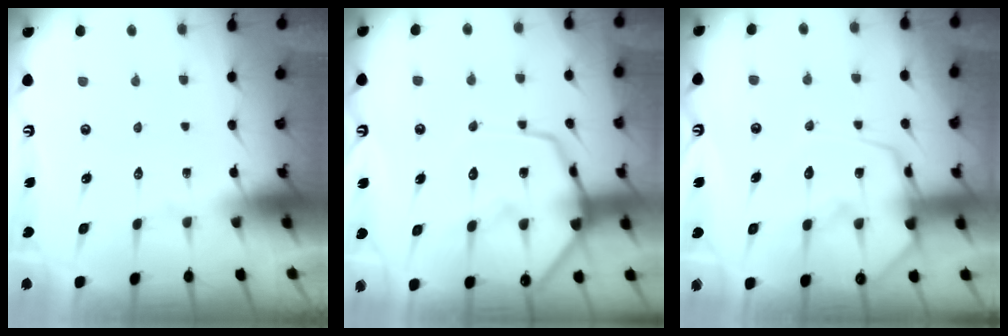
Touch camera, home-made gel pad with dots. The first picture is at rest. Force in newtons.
{"total": 14.6, "press": 14.5, "slide": 1.4}
{"total": 11.9, "press": 11.9, "slide": 1.0}